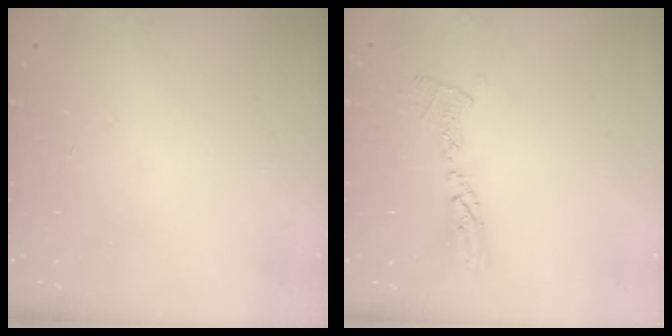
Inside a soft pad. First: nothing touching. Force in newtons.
{"total": 9.7, "press": 9.6, "slide": 0.9}